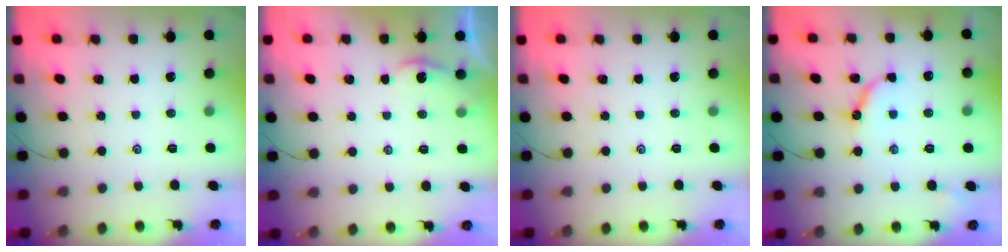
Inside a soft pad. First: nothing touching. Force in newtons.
{"total": 1.2, "press": 1.2, "slide": 0.1}
{"total": 0.0}
{"total": 8.3, "press": 8.3, "slide": 0.8}